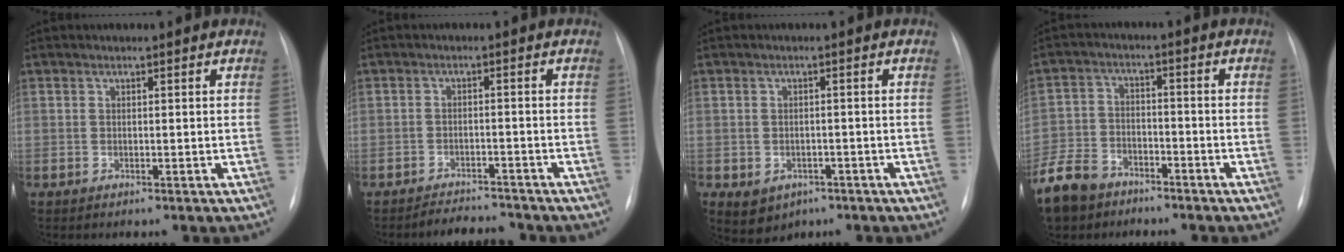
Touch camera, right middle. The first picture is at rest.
{"total": 4.2, "force": [-4.1, 0.9, 0.2], "torque": [-0.006, -0.006, -0.061]}
{"total": 5.0, "force": [-2.3, 4.0, 1.8], "torque": [-0.031, 0.005, -0.016]}
{"total": 10.8, "force": [-7.9, 6.5, 3.5], "torque": [-0.098, -0.004, -0.141]}